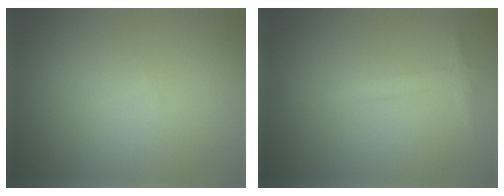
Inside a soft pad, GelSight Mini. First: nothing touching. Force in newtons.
{"total": 1.4, "press": 1.4, "slide": 0.0}